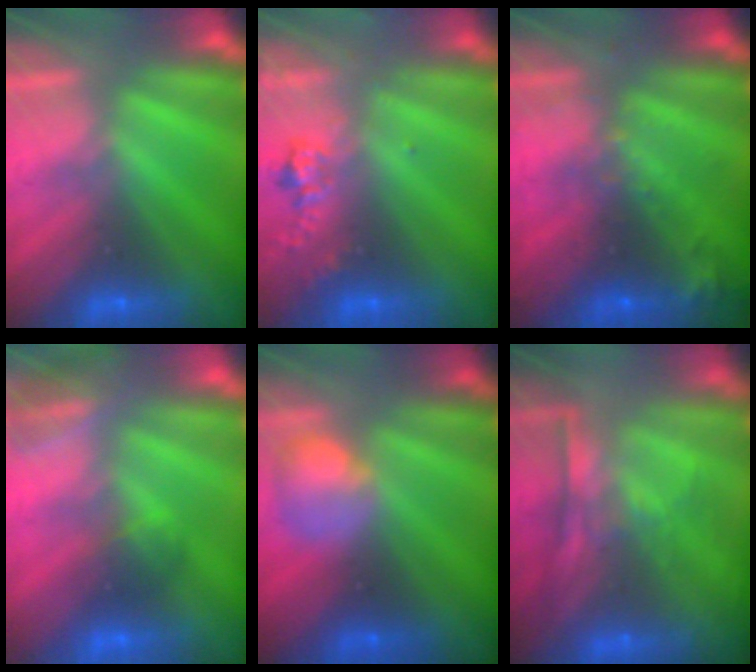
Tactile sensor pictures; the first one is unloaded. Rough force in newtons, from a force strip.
{"total": 2.4}
{"total": 7.7}
{"total": 3.1}
{"total": 2.4}
{"total": 7.5}